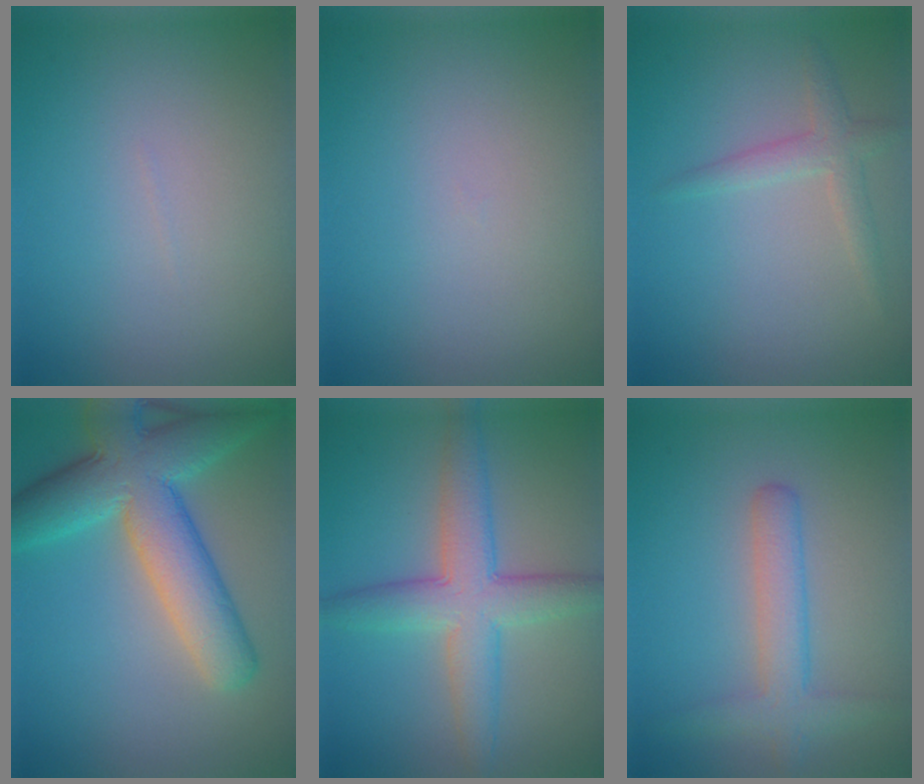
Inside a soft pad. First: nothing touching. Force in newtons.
{"total": 0.0}
{"total": 2.1, "press": 2.0, "slide": 0.1}
{"total": 8.9, "press": 8.9, "slide": 0.4}
{"total": 5.8, "press": 5.8, "slide": 0.2}
{"total": 3.4, "press": 3.4, "slide": 0.1}